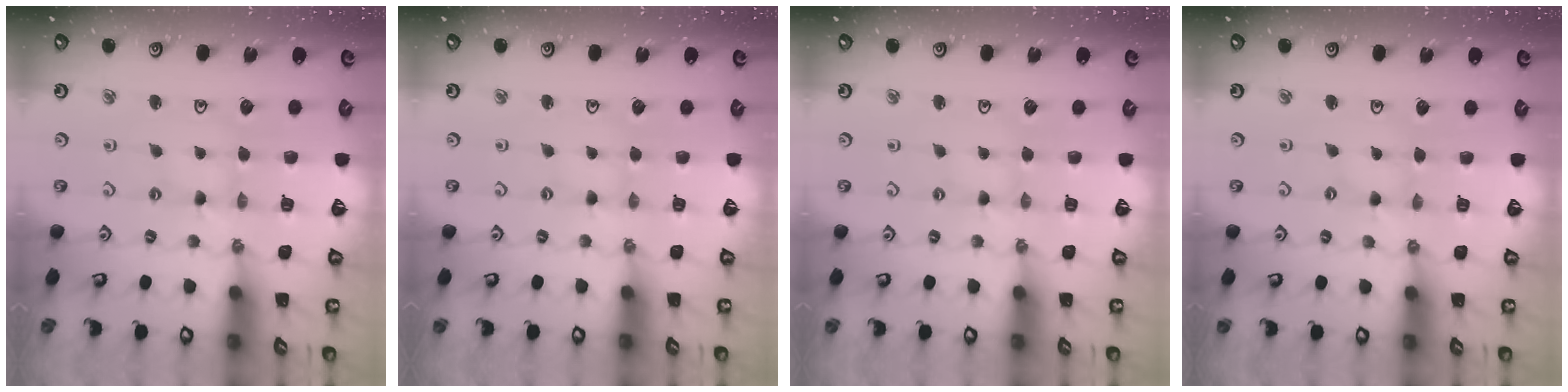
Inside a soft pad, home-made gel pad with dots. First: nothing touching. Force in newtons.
{"total": 0.0}
{"total": 0.0}
{"total": 0.0}